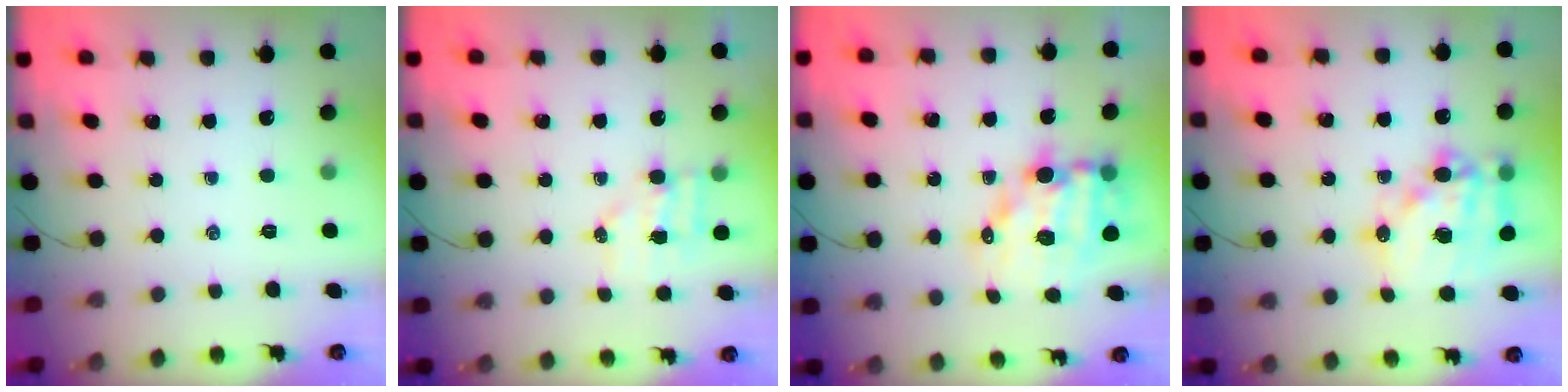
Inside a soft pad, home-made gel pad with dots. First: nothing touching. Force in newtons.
{"total": 4.9, "press": 4.8, "slide": 0.7}
{"total": 12.0, "press": 11.5, "slide": 3.1}
{"total": 16.9, "press": 16.5, "slide": 3.5}